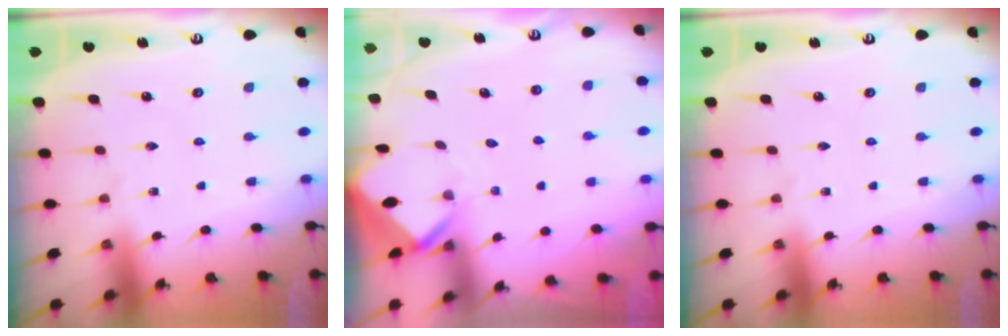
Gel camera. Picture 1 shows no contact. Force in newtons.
{"total": 2.8, "press": 2.8, "slide": 0.2}
{"total": 0.0}